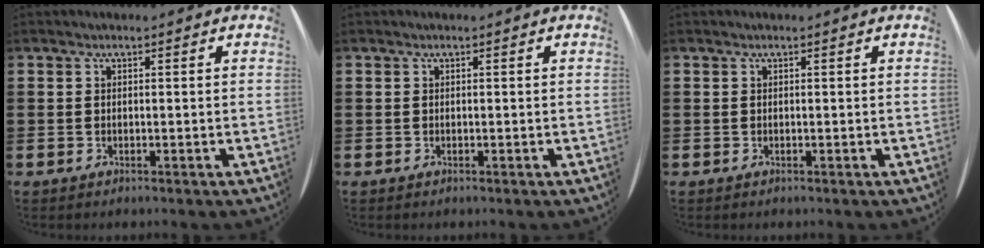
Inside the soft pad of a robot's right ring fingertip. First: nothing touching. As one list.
[{"total": 0.0}, {"total": 0.0}]